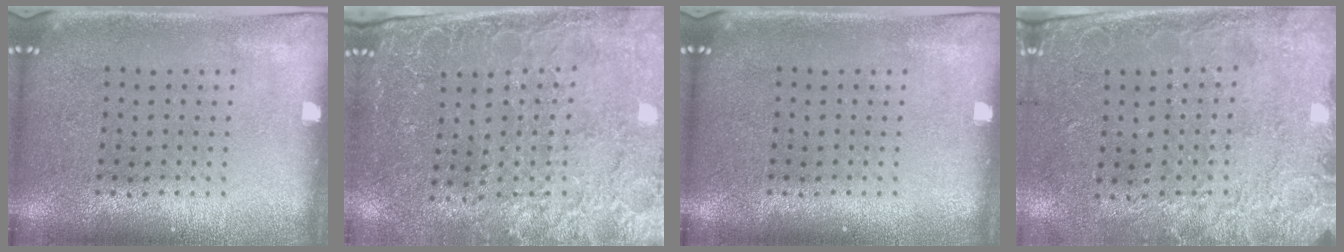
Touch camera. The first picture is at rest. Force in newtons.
{"total": 2.9, "press": 2.8, "slide": 0.8}
{"total": 0.0}
{"total": 2.7, "press": 2.0, "slide": 1.8}